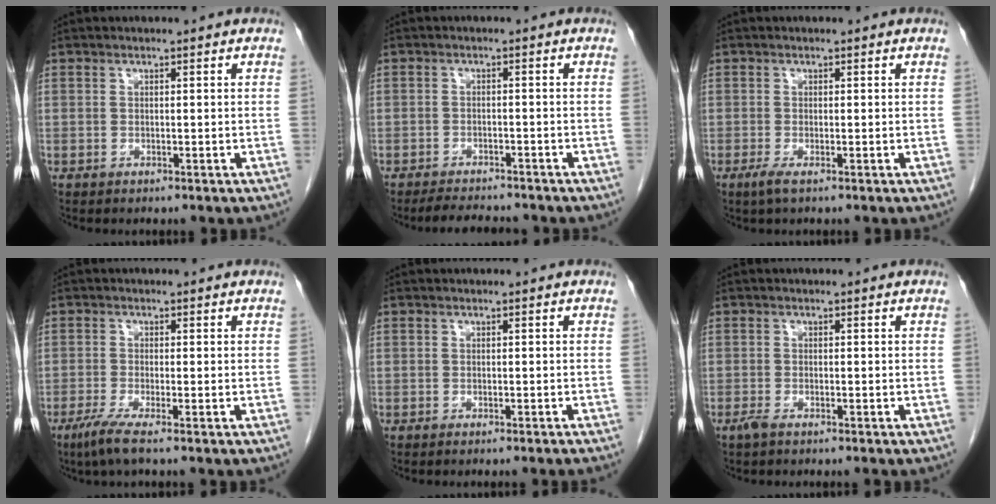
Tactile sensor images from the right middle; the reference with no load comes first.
{"total": 5.2, "force": [-4.8, 1.2, 1.6], "torque": [-0.025, -0.011, -0.075]}
{"total": 1.5, "force": [-0.8, 0.0, 1.3], "torque": [-0.030, -0.006, -0.017]}
{"total": 3.5, "force": [-2.2, -0.2, 2.7], "torque": [-0.062, -0.014, -0.048]}
{"total": 2.0, "force": [-1.7, -0.5, 0.9], "torque": [-0.006, 0.007, -0.023]}
{"total": 1.4, "force": [-1.1, 0.1, 0.8], "torque": [-0.022, -0.003, -0.022]}